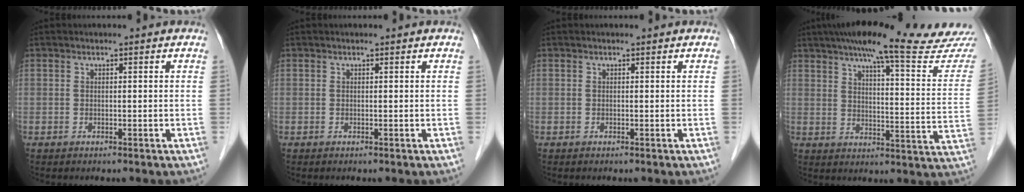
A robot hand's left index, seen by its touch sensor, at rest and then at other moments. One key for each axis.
{"total": 0.0}
{"total": 0.0}
{"total": 22.9, "fx": 20.2, "fy": 0.4, "fz": 10.8, "tx": -0.152, "ty": -0.041, "tz": 0.251}